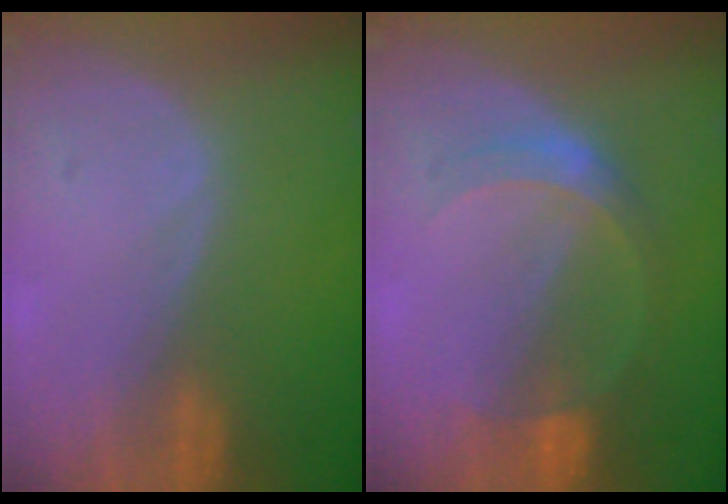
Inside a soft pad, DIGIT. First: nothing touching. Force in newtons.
{"total": 5.0, "press": 4.8, "slide": 1.3}